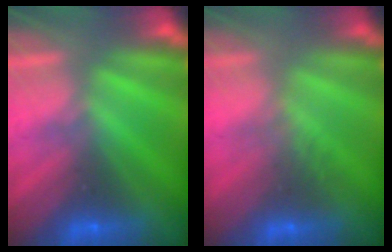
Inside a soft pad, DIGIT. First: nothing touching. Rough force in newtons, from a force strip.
{"total": 1.2}